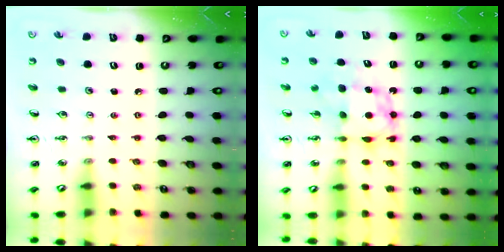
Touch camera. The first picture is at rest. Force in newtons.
{"total": 6.5, "press": 6.4, "slide": 0.7}